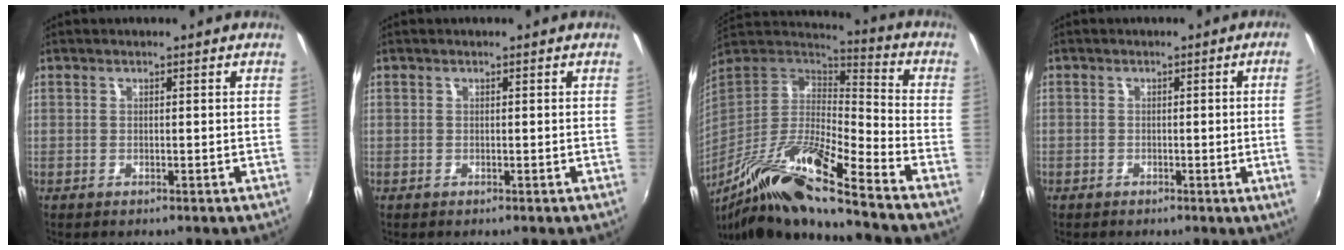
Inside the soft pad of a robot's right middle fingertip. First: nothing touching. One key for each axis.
{"total": 0.0}
{"total": 18.2, "fx": -12.8, "fy": 0.8, "fz": 12.9, "tx": -0.233, "ty": -0.025, "tz": -0.256}
{"total": 2.9, "fx": -0.3, "fy": -1.1, "fz": 2.7, "tx": -0.048, "ty": -0.010, "tz": -0.002}